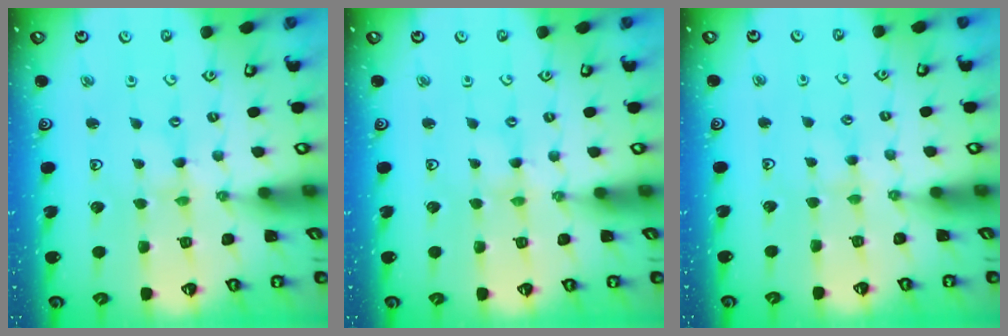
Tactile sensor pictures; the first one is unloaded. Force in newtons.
{"total": 0.0}
{"total": 1.9, "press": 1.9, "slide": 0.3}